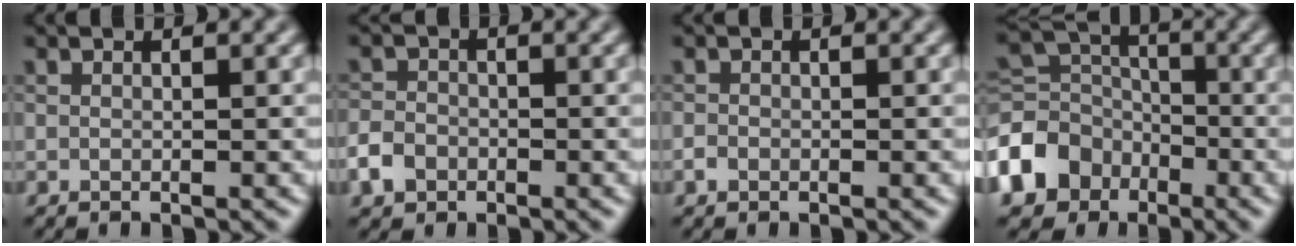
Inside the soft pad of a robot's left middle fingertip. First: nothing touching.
{"total": 2.6, "force": [-1.3, 2.1, 1.0], "torque": [-0.018, 0.000, -0.030]}
{"total": 0.7, "force": [-0.4, 0.6, 0.3], "torque": [-0.003, -0.002, -0.009]}
{"total": 8.0, "force": [-4.1, 6.1, 3.1], "torque": [-0.074, -0.003, -0.098]}